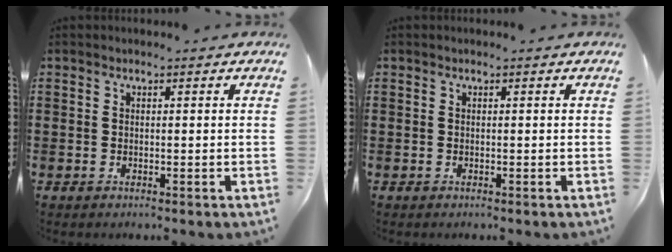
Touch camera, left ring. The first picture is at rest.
{"total": 0.0}